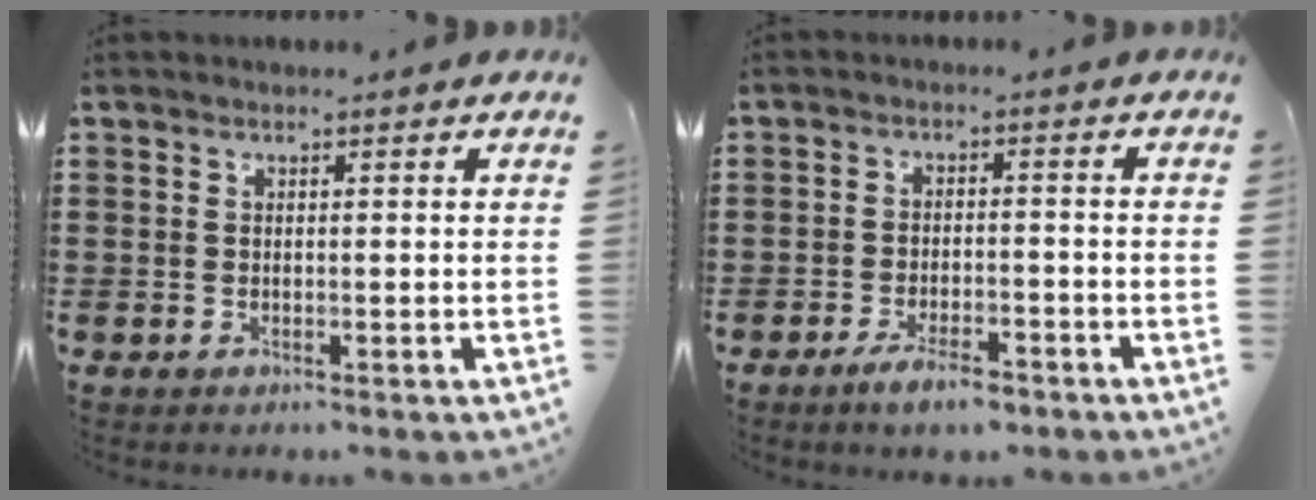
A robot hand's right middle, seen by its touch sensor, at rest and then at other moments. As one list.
[{"total": 4.4, "force": [-3.2, 1.0, 2.8], "torque": [-0.051, 0.001, -0.058]}]